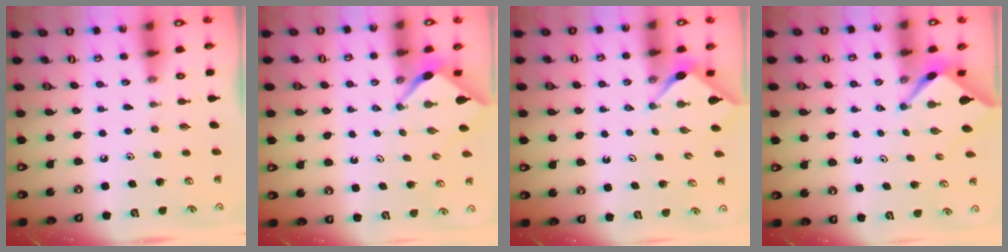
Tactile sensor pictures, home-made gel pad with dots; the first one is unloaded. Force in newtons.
{"total": 2.5, "press": 2.5, "slide": 0.2}
{"total": 2.9, "press": 2.9, "slide": 0.4}
{"total": 2.5, "press": 2.5, "slide": 0.2}